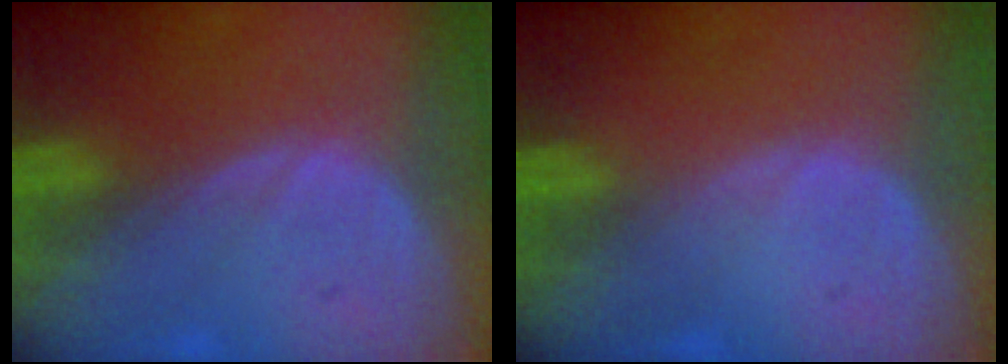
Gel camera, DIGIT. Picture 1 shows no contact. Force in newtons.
{"total": 0.0}